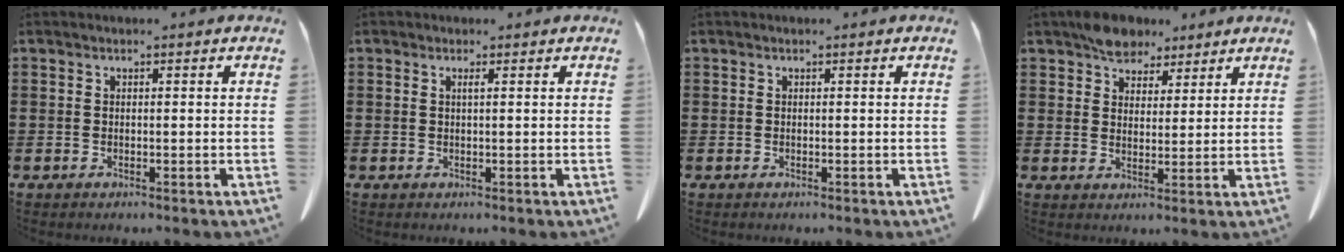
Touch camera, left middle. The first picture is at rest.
{"total": 0.6, "force": [0.4, 0.1, 0.5], "torque": [-0.012, -0.001, 0.008]}
{"total": 0.0}
{"total": 5.6, "force": [4.6, 3.1, 1.2], "torque": [-0.034, -0.001, 0.086]}